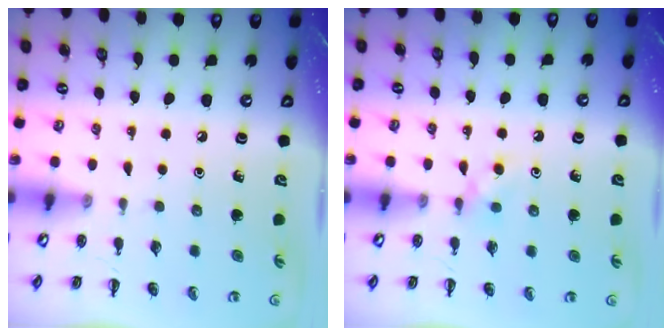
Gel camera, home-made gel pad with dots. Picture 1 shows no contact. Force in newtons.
{"total": 2.9, "press": 2.7, "slide": 1.1}